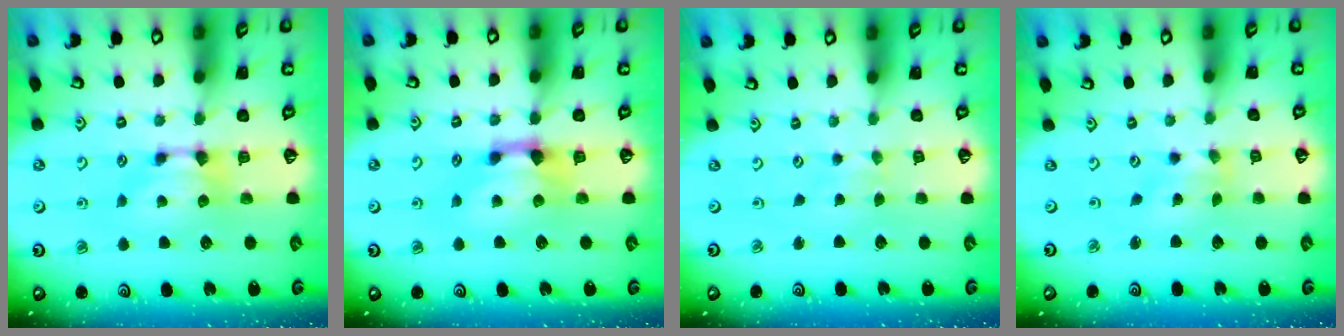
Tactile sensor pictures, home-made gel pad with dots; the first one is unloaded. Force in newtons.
{"total": 1.5, "press": 0.7, "slide": 1.3}
{"total": 2.1, "press": 2.1, "slide": 0.1}
{"total": 1.7, "press": 1.3, "slide": 1.0}